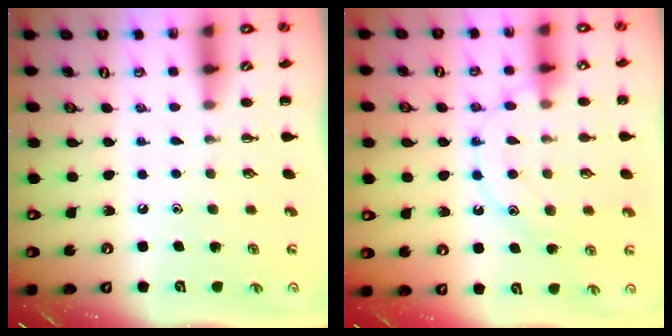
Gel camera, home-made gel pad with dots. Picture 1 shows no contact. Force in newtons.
{"total": 13.5, "press": 13.5, "slide": 0.6}